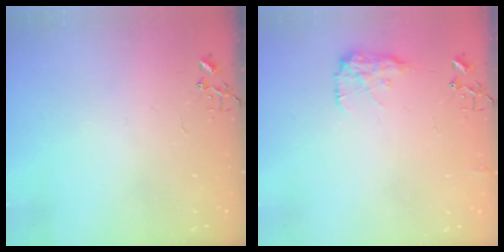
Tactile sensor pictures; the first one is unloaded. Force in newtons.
{"total": 9.8, "press": 9.8, "slide": 0.2}